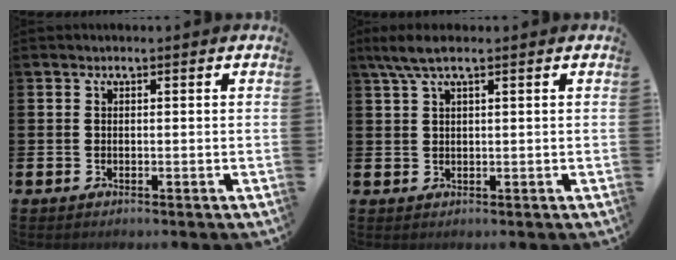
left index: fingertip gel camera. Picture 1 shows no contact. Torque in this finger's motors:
{"motor_torque": [0.42, -0.16, 0.45, 0.06]}